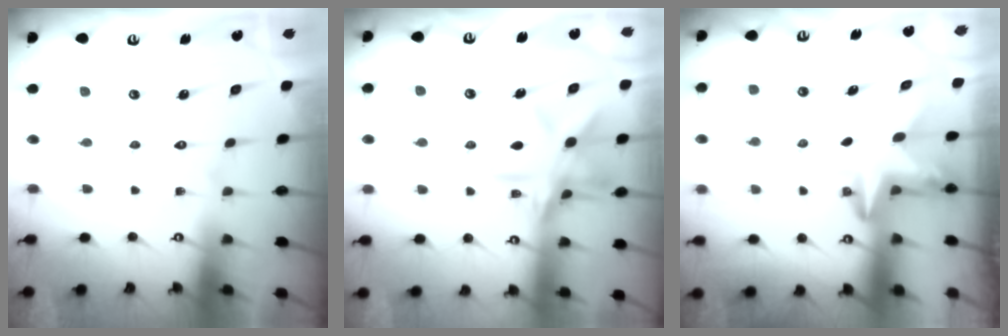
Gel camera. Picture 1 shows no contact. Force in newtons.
{"total": 13.5, "press": 13.4, "slide": 1.0}
{"total": 3.3, "press": 3.3, "slide": 0.2}